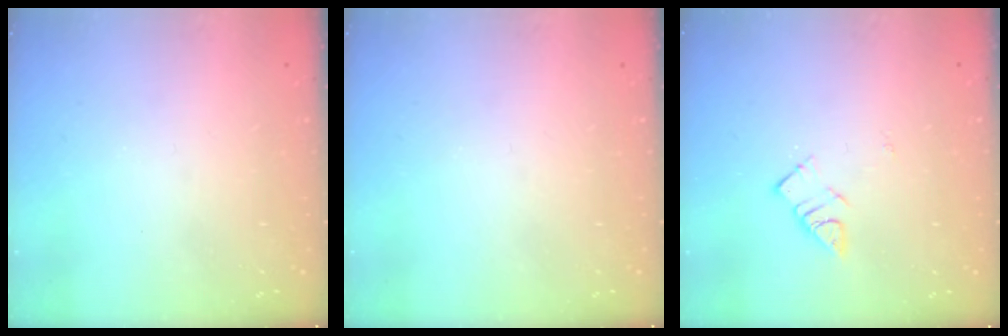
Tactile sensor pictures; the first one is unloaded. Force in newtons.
{"total": 0.0}
{"total": 5.0, "press": 5.0, "slide": 0.2}